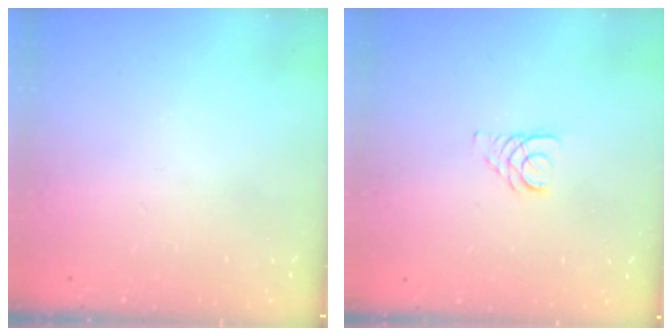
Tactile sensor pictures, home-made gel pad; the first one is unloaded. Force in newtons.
{"total": 2.9, "press": 2.9, "slide": 0.3}